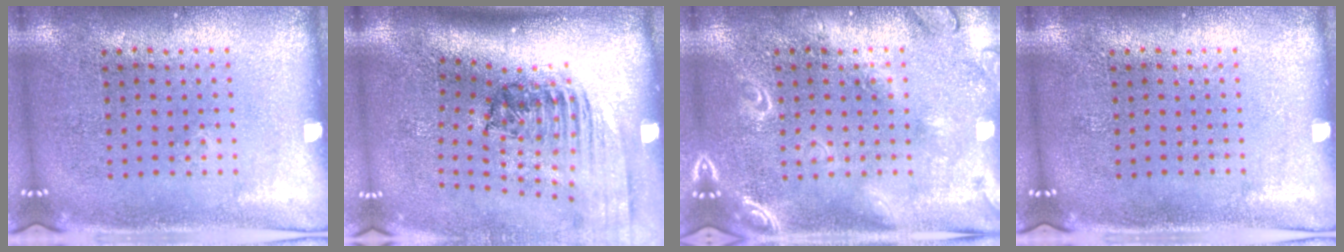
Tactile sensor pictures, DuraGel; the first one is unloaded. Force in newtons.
{"total": 2.4, "press": 1.6, "slide": 1.7}
{"total": 1.9, "press": 1.9, "slide": 0.2}
{"total": 0.0}